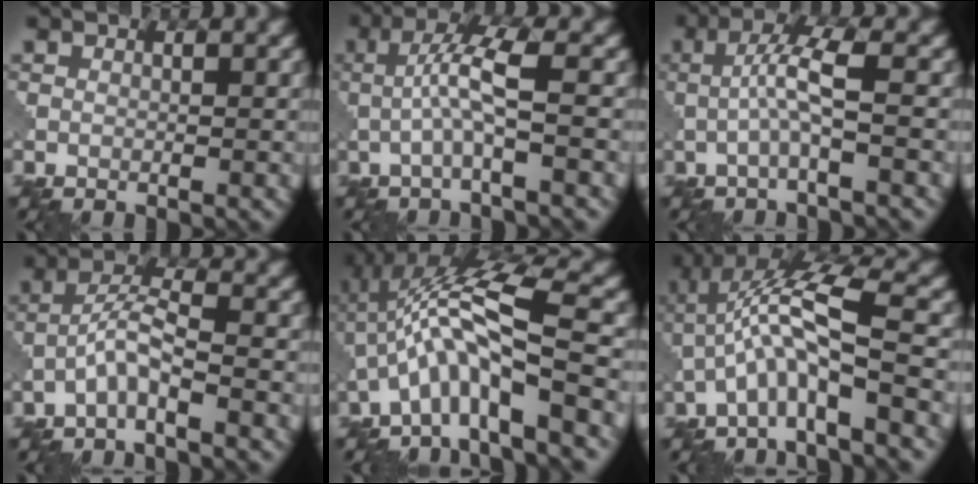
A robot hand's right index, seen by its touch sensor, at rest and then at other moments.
{"total": 4.1, "force": [-0.5, 0.5, 4.1], "torque": [-0.081, 0.014, -0.017]}
{"total": 3.7, "force": [-0.5, 0.4, 3.7], "torque": [-0.073, 0.013, -0.018]}
{"total": 3.1, "force": [-1.8, 0.4, 2.4], "torque": [-0.052, 0.014, -0.044]}
{"total": 8.0, "force": [-2.3, 1.3, 7.6], "torque": [-0.137, 0.025, -0.050]}
{"total": 6.4, "force": [-2.0, 1.0, 6.0], "torque": [-0.120, 0.024, -0.049]}